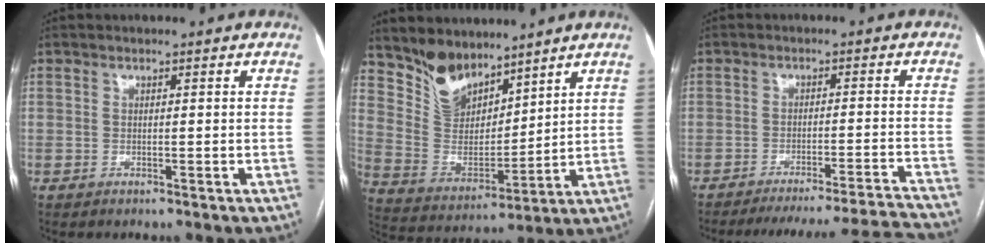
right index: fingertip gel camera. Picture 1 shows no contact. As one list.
[{"total": 10.4, "force": [8.6, 4.7, 3.3], "torque": [-0.076, 0.001, 0.180]}, {"total": 18.0, "force": [-17.4, -1.8, 4.4], "torque": [-0.038, -0.007, -0.227]}]